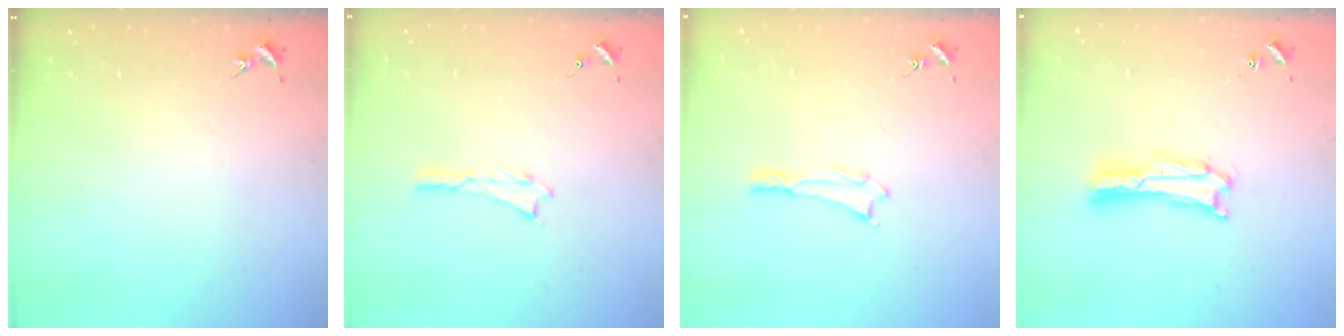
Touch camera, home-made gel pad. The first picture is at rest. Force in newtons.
{"total": 0.0}
{"total": 0.0}
{"total": 1.7, "press": 1.7, "slide": 0.3}